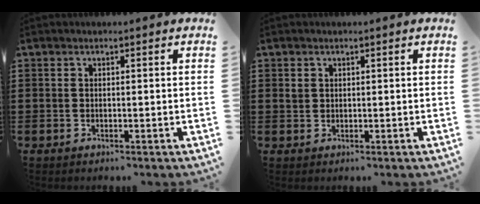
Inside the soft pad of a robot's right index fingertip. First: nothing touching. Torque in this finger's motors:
{"motor_torque": [-0.03, -0.06, 0.01, 0.00]}